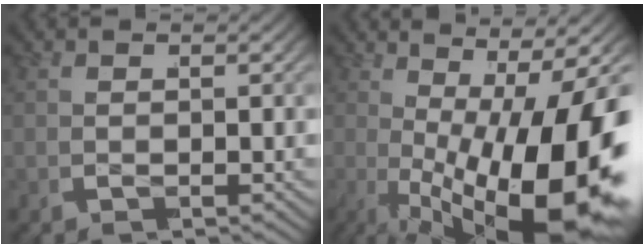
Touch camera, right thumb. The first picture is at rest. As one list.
[{"total": 18.1, "force": [-3.8, 9.8, 14.7], "torque": [-0.252, -0.053, -0.023]}]